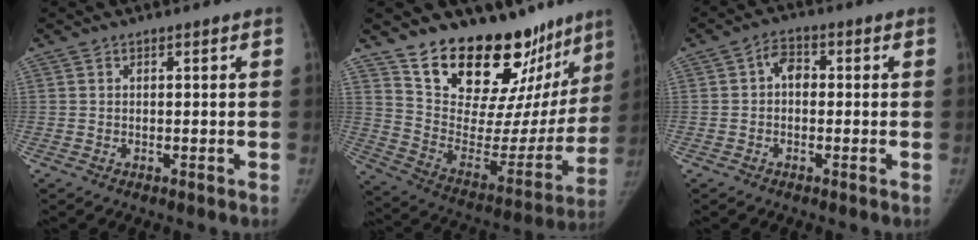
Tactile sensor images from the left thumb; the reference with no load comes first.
{"total": 27.2, "force": [21.3, 11.8, 12.1], "torque": [-0.138, -0.126, 0.320]}
{"total": 3.6, "force": [0.0, 2.5, 2.5], "torque": [-0.025, 0.012, -0.012]}